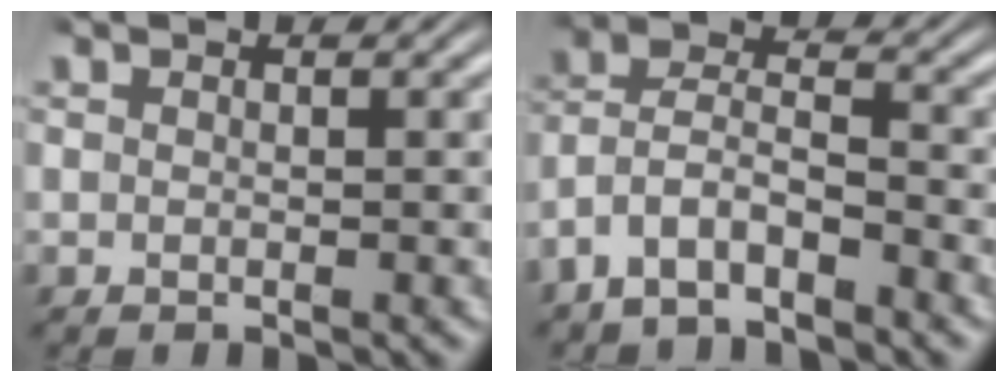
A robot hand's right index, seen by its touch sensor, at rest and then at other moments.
{"total": 7.4, "force": [-2.7, 6.2, 2.8], "torque": [-0.097, -0.024, -0.051]}